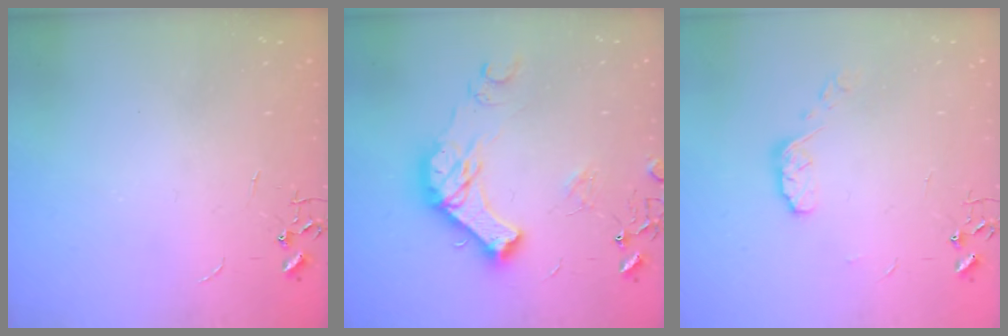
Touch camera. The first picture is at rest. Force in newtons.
{"total": 15.0, "press": 15.0, "slide": 0.5}
{"total": 6.4, "press": 6.3, "slide": 0.4}